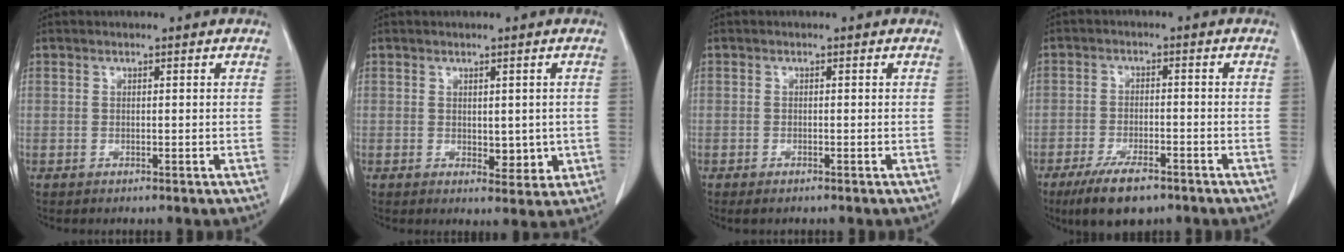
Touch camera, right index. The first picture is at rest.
{"total": 4.0, "force": [-0.1, 2.2, 3.3], "torque": [-0.035, -0.007, 0.007]}
{"total": 0.9, "force": [-0.6, 0.3, 0.6], "torque": [-0.010, -0.001, -0.006]}
{"total": 7.7, "force": [-5.4, 2.6, 4.9], "torque": [-0.089, -0.010, -0.089]}